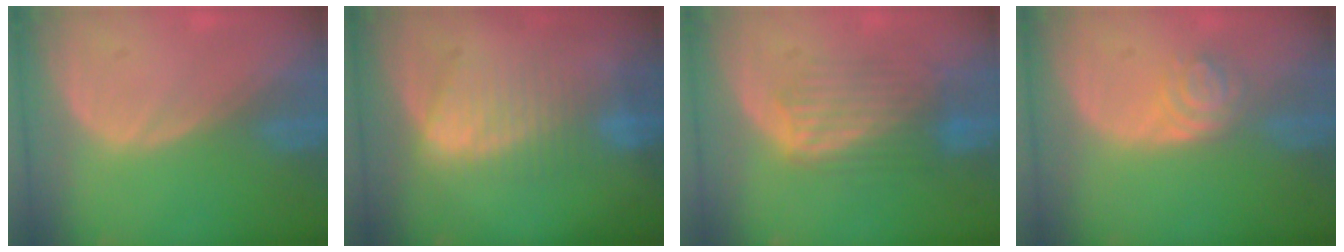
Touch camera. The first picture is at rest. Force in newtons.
{"total": 7.4, "press": 7.3, "slide": 1.3}
{"total": 6.3, "press": 6.3, "slide": 0.5}
{"total": 4.2, "press": 3.7, "slide": 2.0}